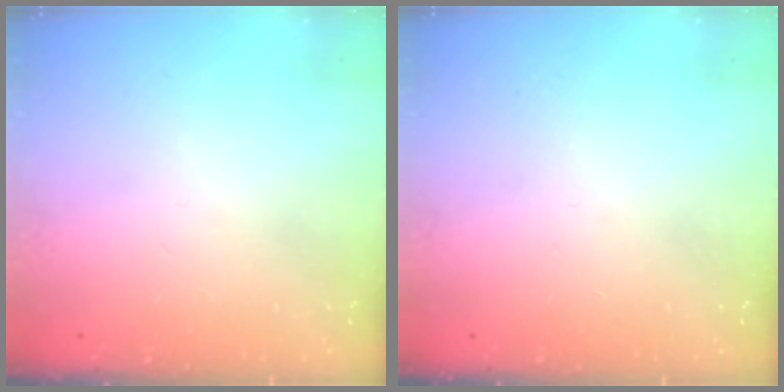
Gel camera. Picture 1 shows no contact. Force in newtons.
{"total": 0.0}